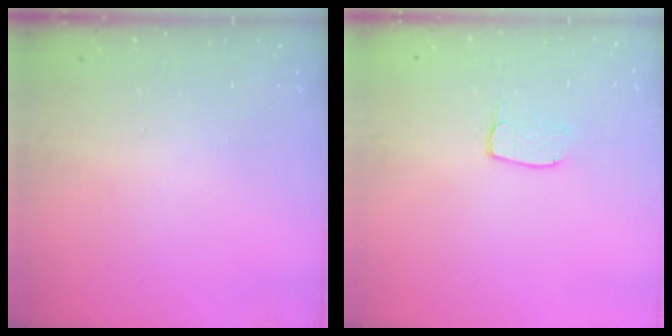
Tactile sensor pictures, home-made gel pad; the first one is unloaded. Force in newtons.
{"total": 4.9, "press": 4.8, "slide": 0.4}